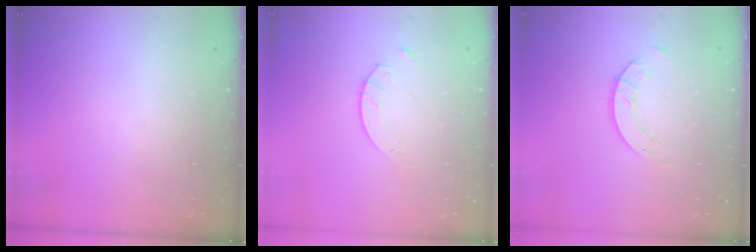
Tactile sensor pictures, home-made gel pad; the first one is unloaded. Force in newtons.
{"total": 1.7, "press": 1.7, "slide": 0.2}
{"total": 2.3, "press": 2.3, "slide": 0.2}